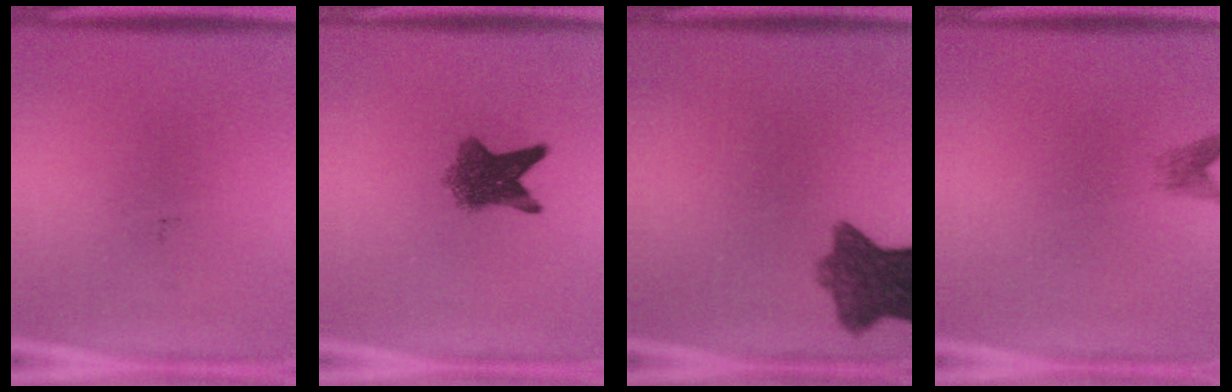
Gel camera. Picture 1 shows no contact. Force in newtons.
{"total": 6.3}
{"total": 8.6}
{"total": 1.5}